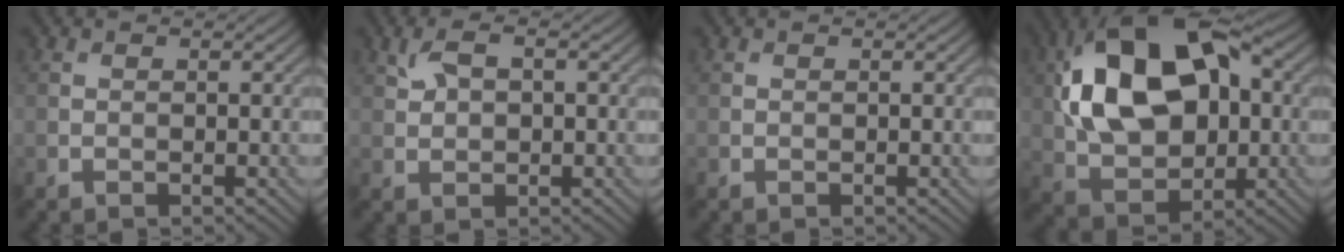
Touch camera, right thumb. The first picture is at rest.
{"total": 3.5, "force": [1.2, 2.0, 2.6], "torque": [-0.062, 0.006, 0.023]}
{"total": 0.0}
{"total": 16.8, "force": [2.7, 10.6, 12.8], "torque": [-0.251, 0.022, 0.043]}